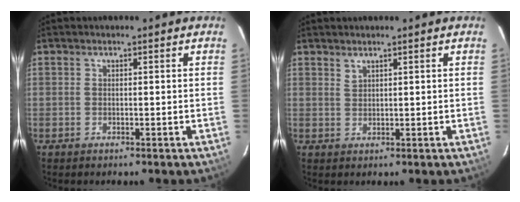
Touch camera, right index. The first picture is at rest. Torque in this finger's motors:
{"motor_torque": [-0.14, 0.06, -0.06, 0.00]}